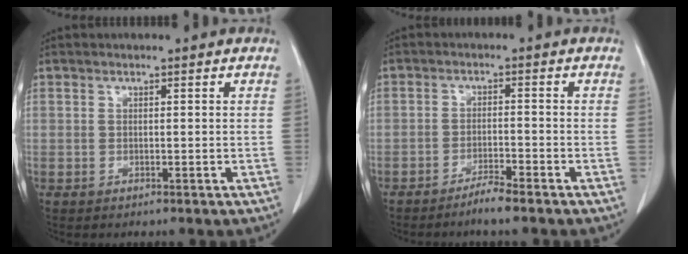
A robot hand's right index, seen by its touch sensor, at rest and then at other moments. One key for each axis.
{"total": 3.2, "fx": -2.7, "fy": -0.3, "fz": 1.8, "tx": -0.038, "ty": -0.004, "tz": -0.050}